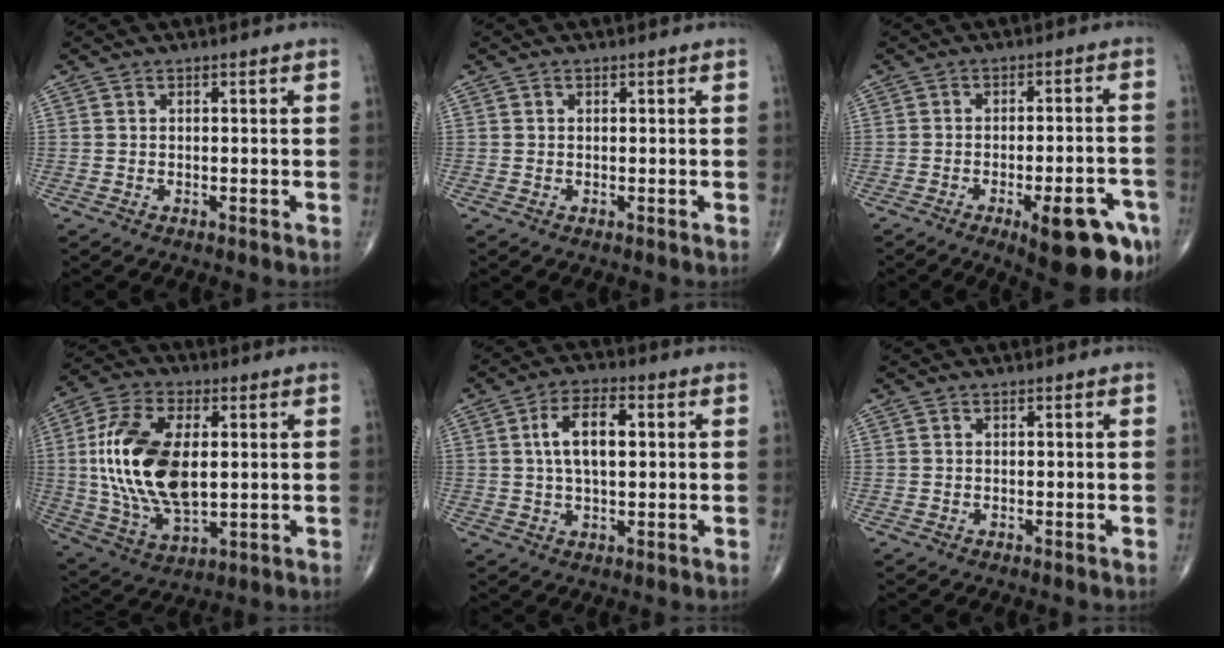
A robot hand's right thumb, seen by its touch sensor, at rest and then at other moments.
{"total": 0.0}
{"total": 14.5, "force": [-6.9, 4.4, 11.9], "torque": [-0.114, 0.026, -0.080]}
{"total": 19.4, "force": [1.8, 10.3, 16.4], "torque": [-0.325, -0.007, 0.036]}
{"total": 8.4, "force": [1.5, 4.1, 7.2], "torque": [-0.124, 0.012, 0.023]}
{"total": 0.0}